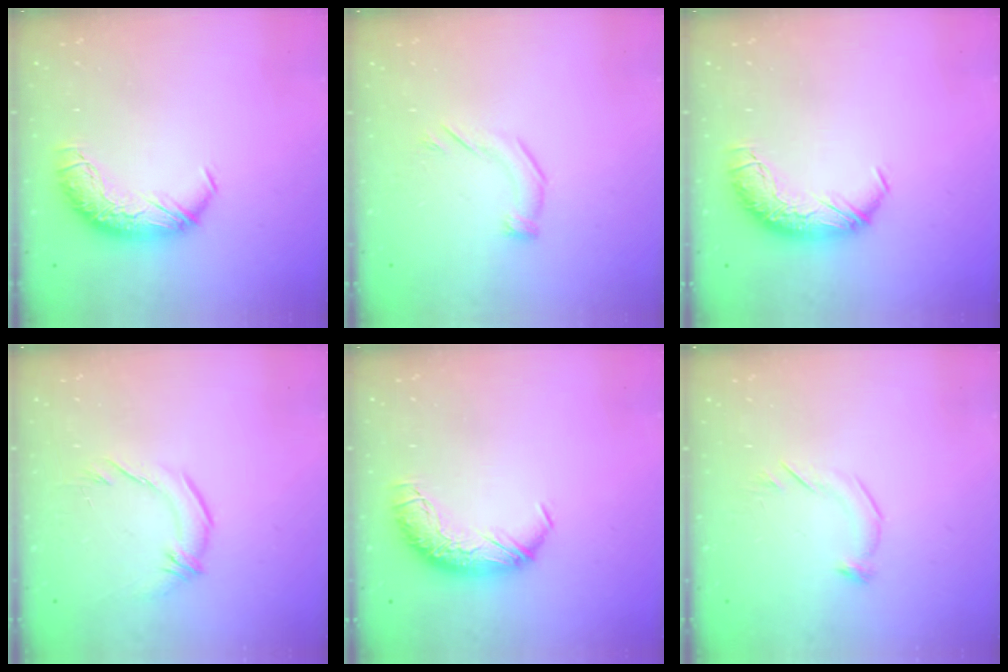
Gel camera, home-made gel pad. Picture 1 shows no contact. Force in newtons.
{"total": 4.1, "press": 4.1, "slide": 0.7}
{"total": 0.0}
{"total": 1.9, "press": 1.0, "slide": 1.7}
{"total": 0.0}
{"total": 5.3, "press": 5.1, "slide": 1.2}